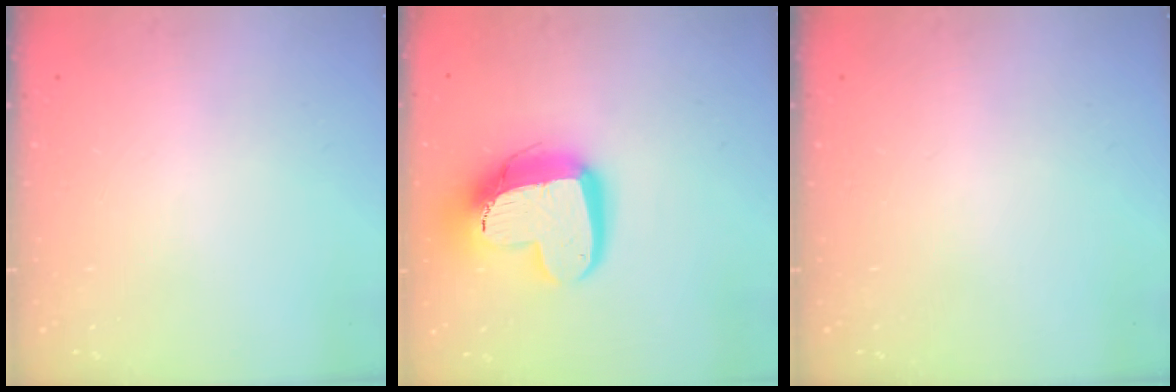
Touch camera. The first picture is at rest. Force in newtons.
{"total": 16.6, "press": 16.5, "slide": 1.6}
{"total": 0.0}